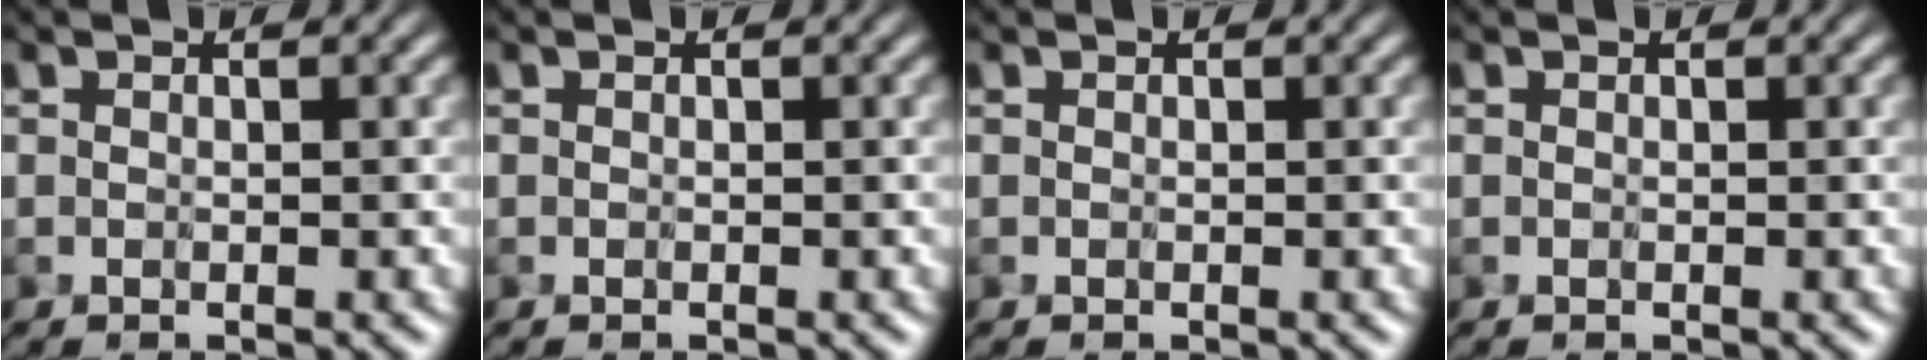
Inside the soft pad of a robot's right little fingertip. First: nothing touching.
{"total": 0.0}
{"total": 0.0}
{"total": 0.0}